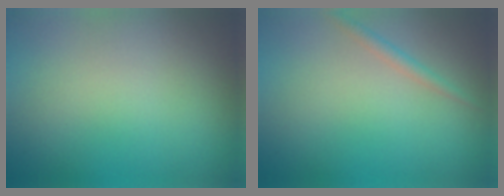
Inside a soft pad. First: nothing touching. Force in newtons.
{"total": 1.1, "press": 1.1, "slide": 0.1}